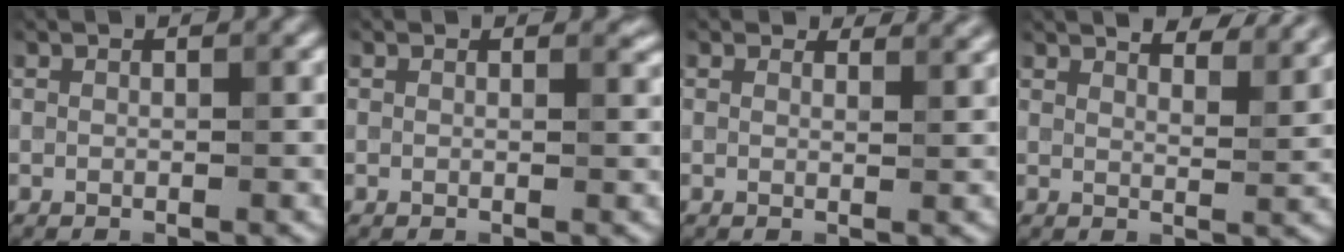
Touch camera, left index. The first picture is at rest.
{"total": 0.7, "force": [0.5, 0.2, 0.3], "torque": [-0.004, -0.006, 0.005]}
{"total": 2.9, "force": [2.7, 0.9, 0.7], "torque": [-0.016, 0.002, 0.027]}
{"total": 6.8, "force": [5.7, 1.8, 3.3], "torque": [-0.027, 0.021, 0.049]}